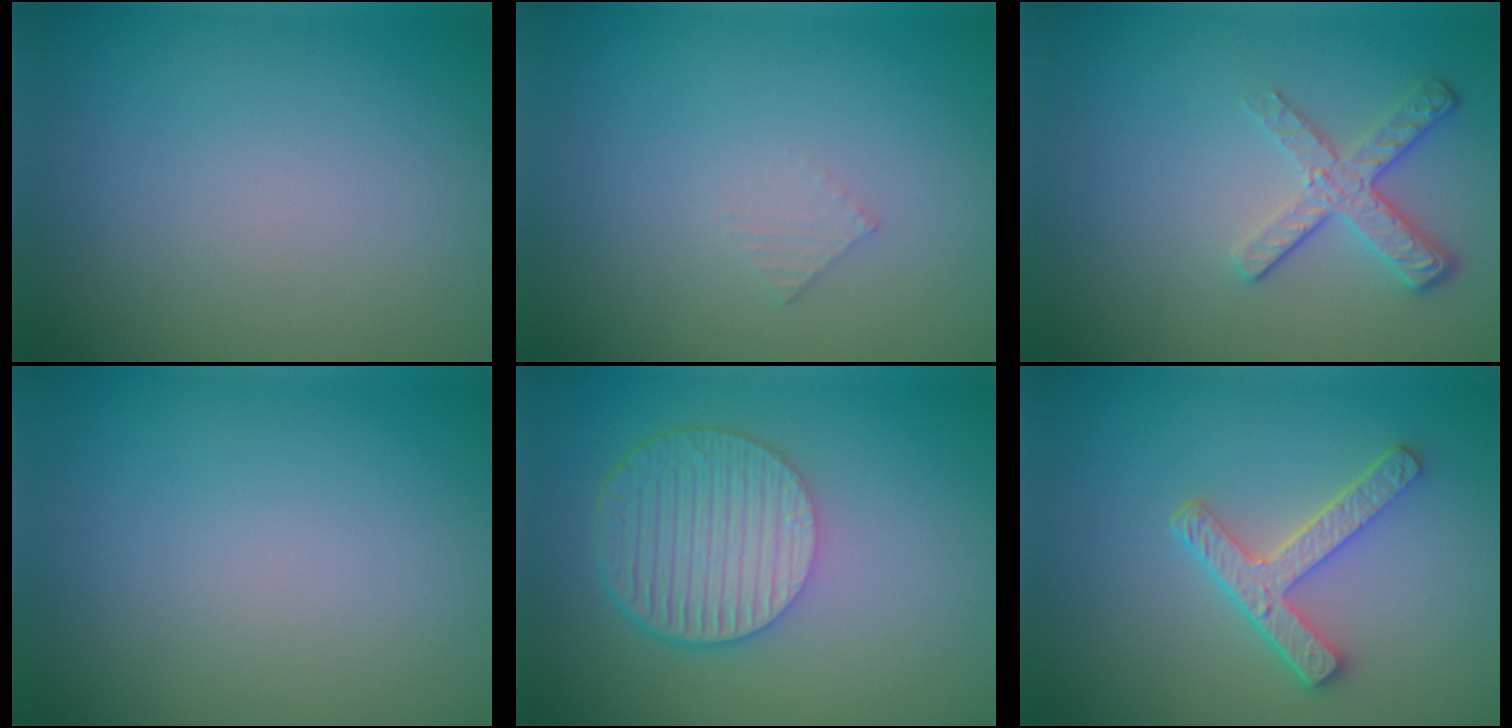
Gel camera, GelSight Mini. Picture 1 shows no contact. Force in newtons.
{"total": 0.8, "press": 0.8, "slide": 0.1}
{"total": 3.0, "press": 2.3, "slide": 1.9}
{"total": 0.0}
{"total": 7.0, "press": 5.0, "slide": 4.9}
{"total": 3.7, "press": 3.2, "slide": 2.0}